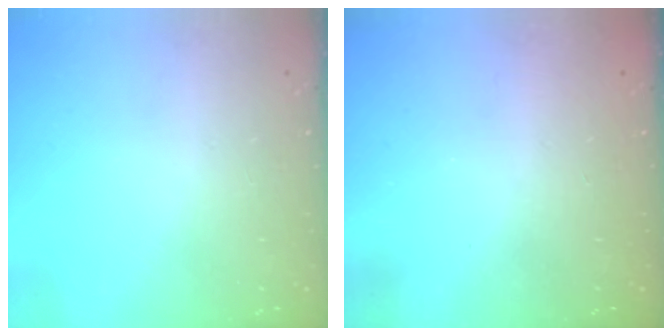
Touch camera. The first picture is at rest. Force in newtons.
{"total": 2.3, "press": 2.2, "slide": 0.7}